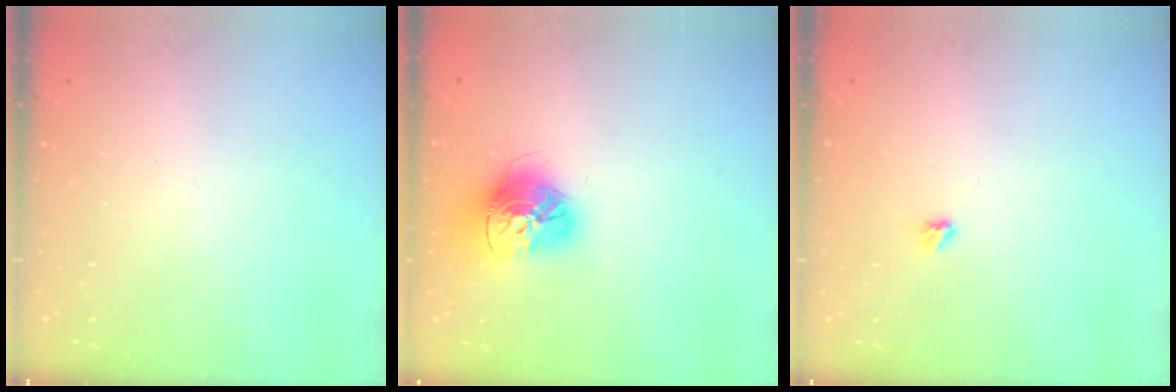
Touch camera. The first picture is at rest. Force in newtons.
{"total": 15.9, "press": 15.9, "slide": 1.5}
{"total": 2.9, "press": 2.9, "slide": 0.5}